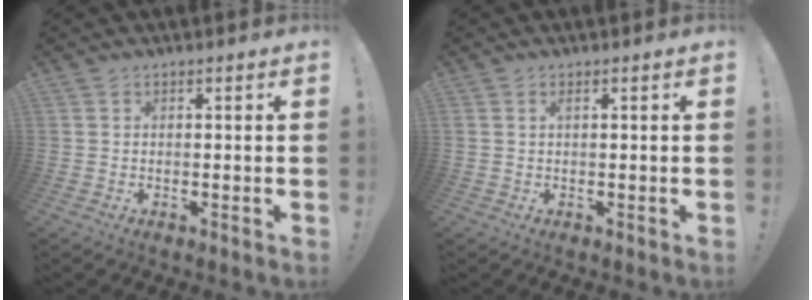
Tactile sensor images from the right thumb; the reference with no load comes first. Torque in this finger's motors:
{"motor_torque": [0.02, 0.00, 0.00, 0.00, 0.00]}